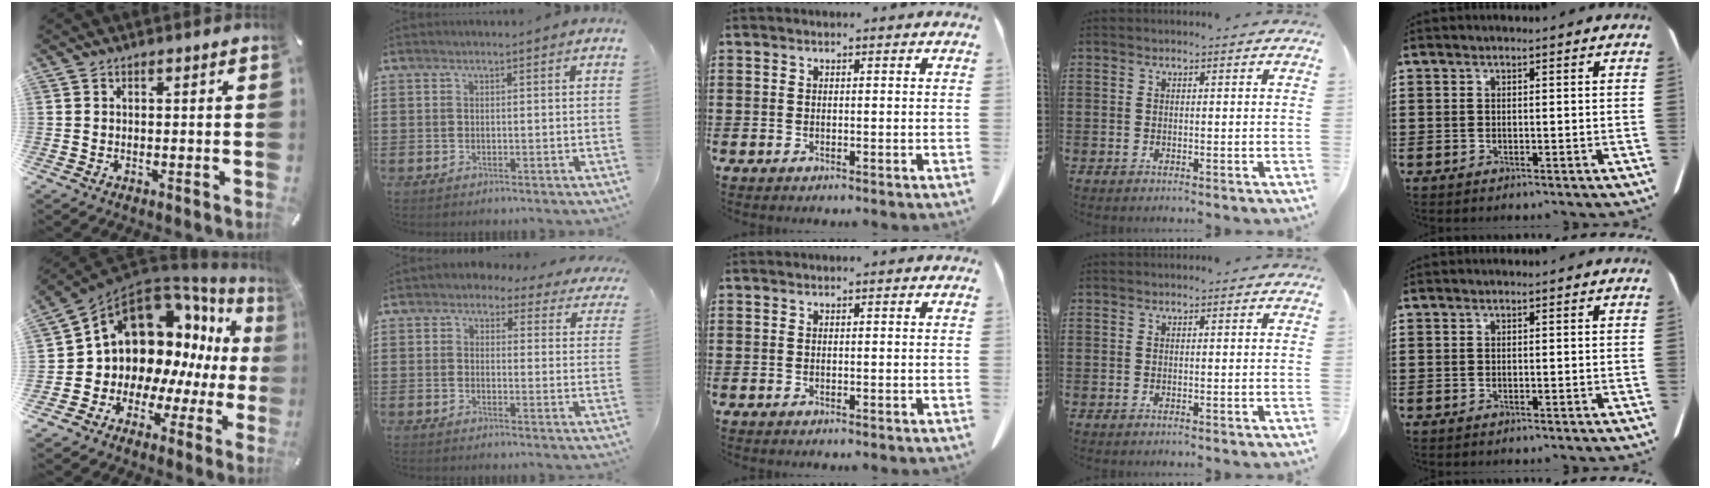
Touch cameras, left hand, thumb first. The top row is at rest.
{"thumb": {"total": 14.1, "force": [5.5, 11.2, 6.6], "torque": [-0.101, -0.079, 0.110]}, "index": {"total": 3.0, "force": [2.7, 1.0, 0.8], "torque": [-0.022, -0.011, 0.046]}}